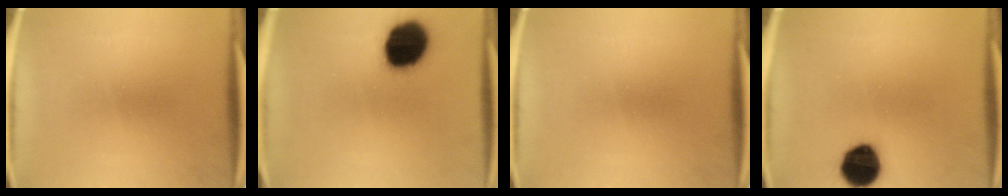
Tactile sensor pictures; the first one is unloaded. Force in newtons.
{"total": 17.9}
{"total": 0.0}
{"total": 11.6}